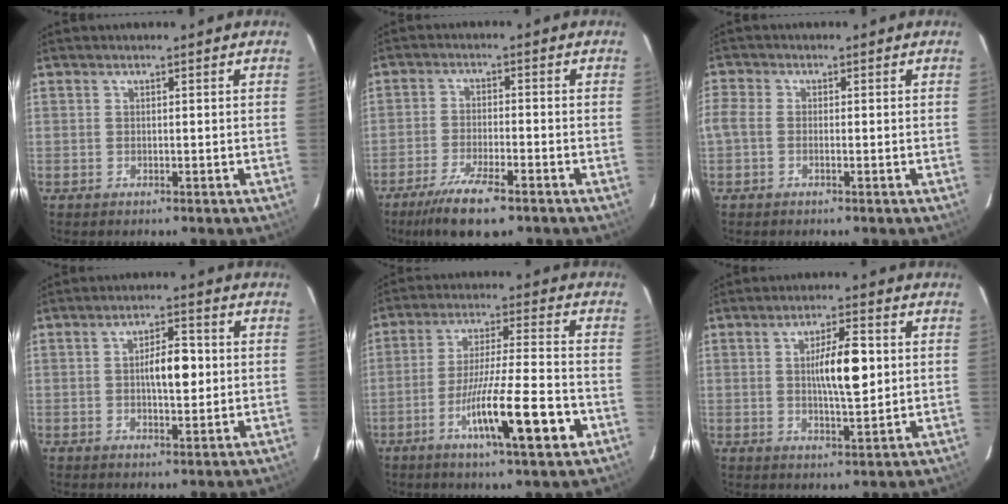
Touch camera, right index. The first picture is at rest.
{"total": 8.4, "force": [-5.9, 1.4, 5.9], "torque": [-0.110, -0.018, -0.101]}
{"total": 3.2, "force": [-0.5, 1.9, 2.6], "torque": [-0.074, 0.015, -0.012]}
{"total": 5.7, "force": [0.2, 1.9, 5.4], "torque": [-0.089, 0.011, 0.005]}
{"total": 13.7, "force": [-5.5, 0.6, 12.6], "torque": [-0.216, -0.012, -0.091]}
{"total": 7.9, "force": [0.9, 1.5, 7.7], "torque": [-0.130, 0.006, 0.017]}